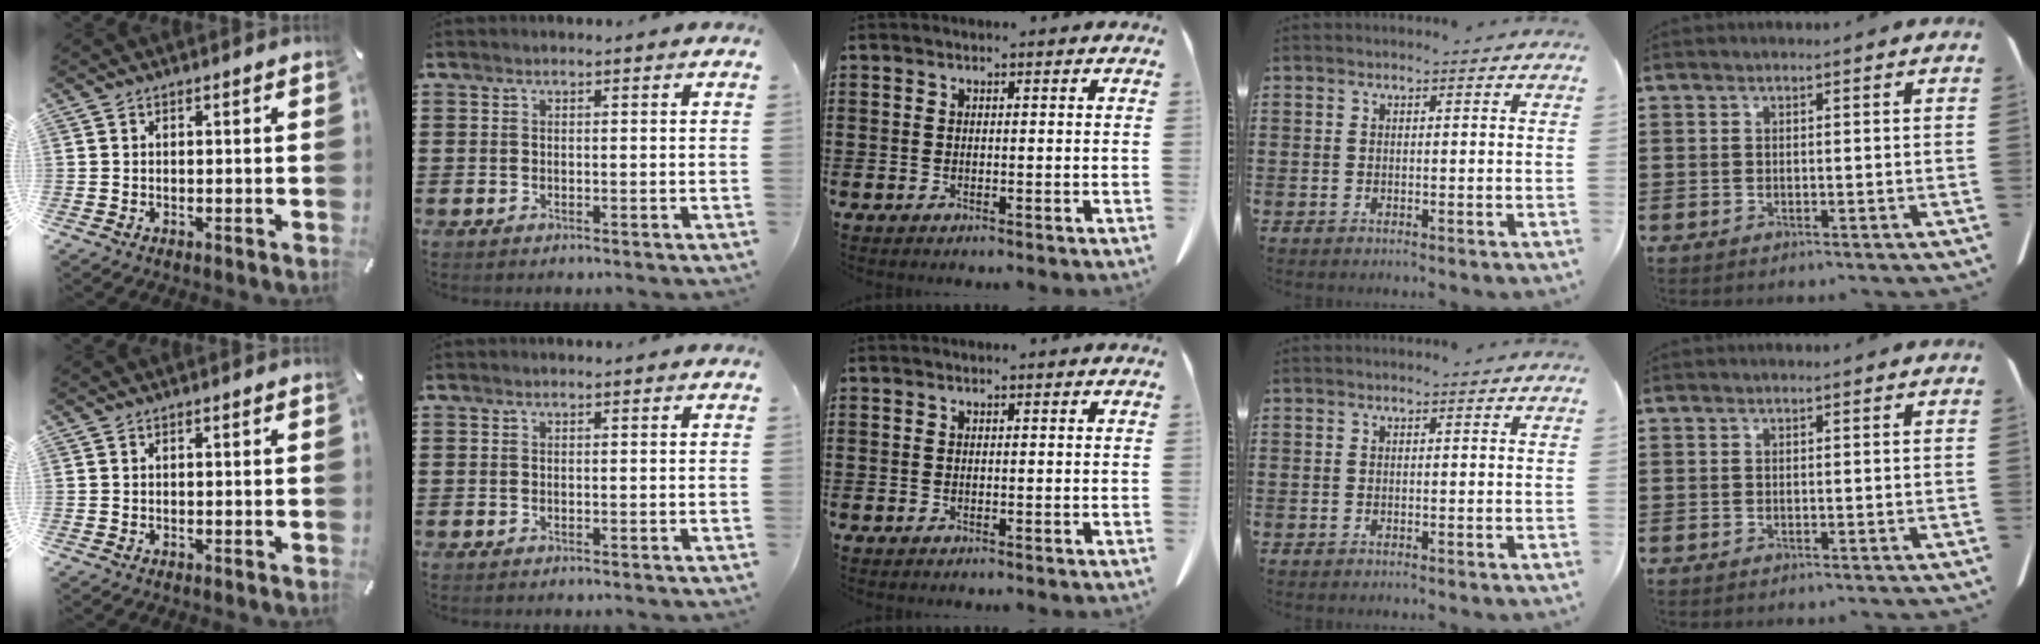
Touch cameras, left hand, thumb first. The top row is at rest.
{}